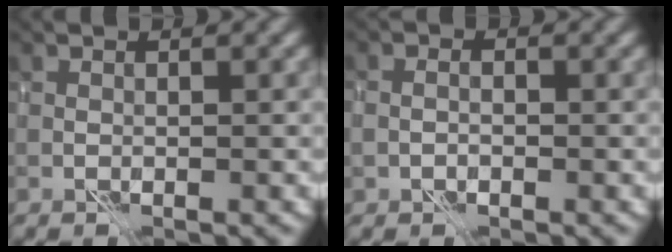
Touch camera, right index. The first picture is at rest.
{"total": 0.8, "force": [-0.4, 0.5, 0.5], "torque": [-0.012, 0.003, -0.008]}